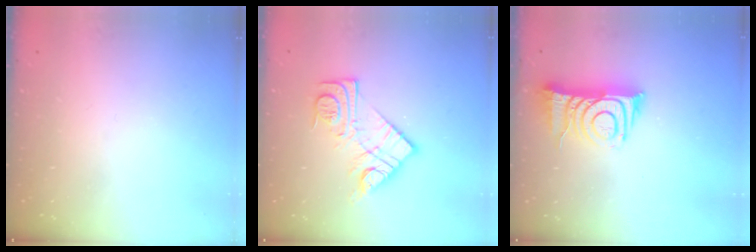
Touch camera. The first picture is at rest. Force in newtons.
{"total": 13.8, "press": 13.7, "slide": 0.8}
{"total": 11.4, "press": 11.3, "slide": 1.0}